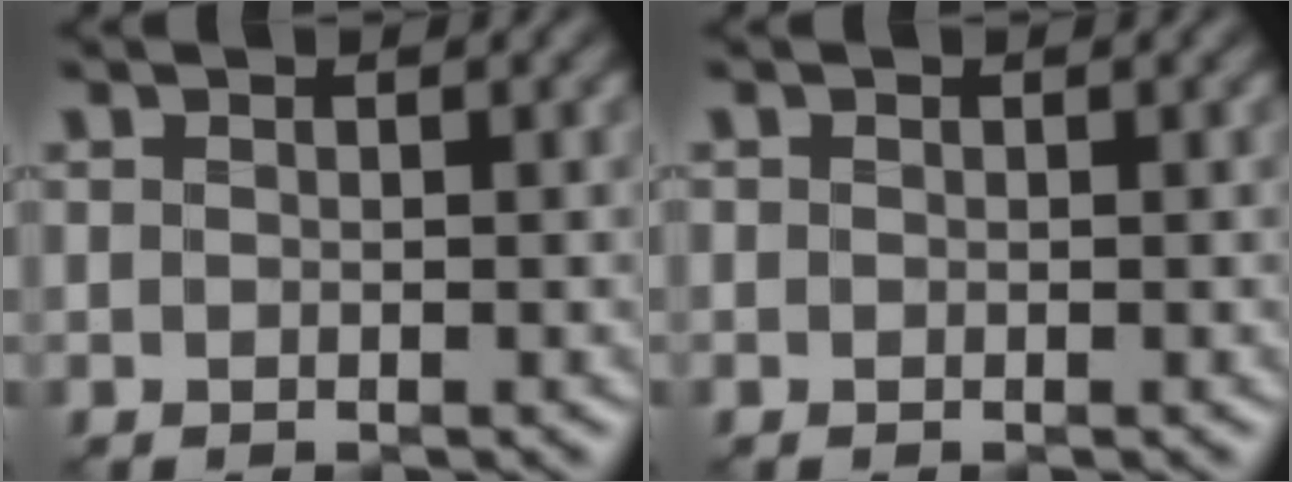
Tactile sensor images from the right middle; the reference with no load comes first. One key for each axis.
{"total": 0.0}